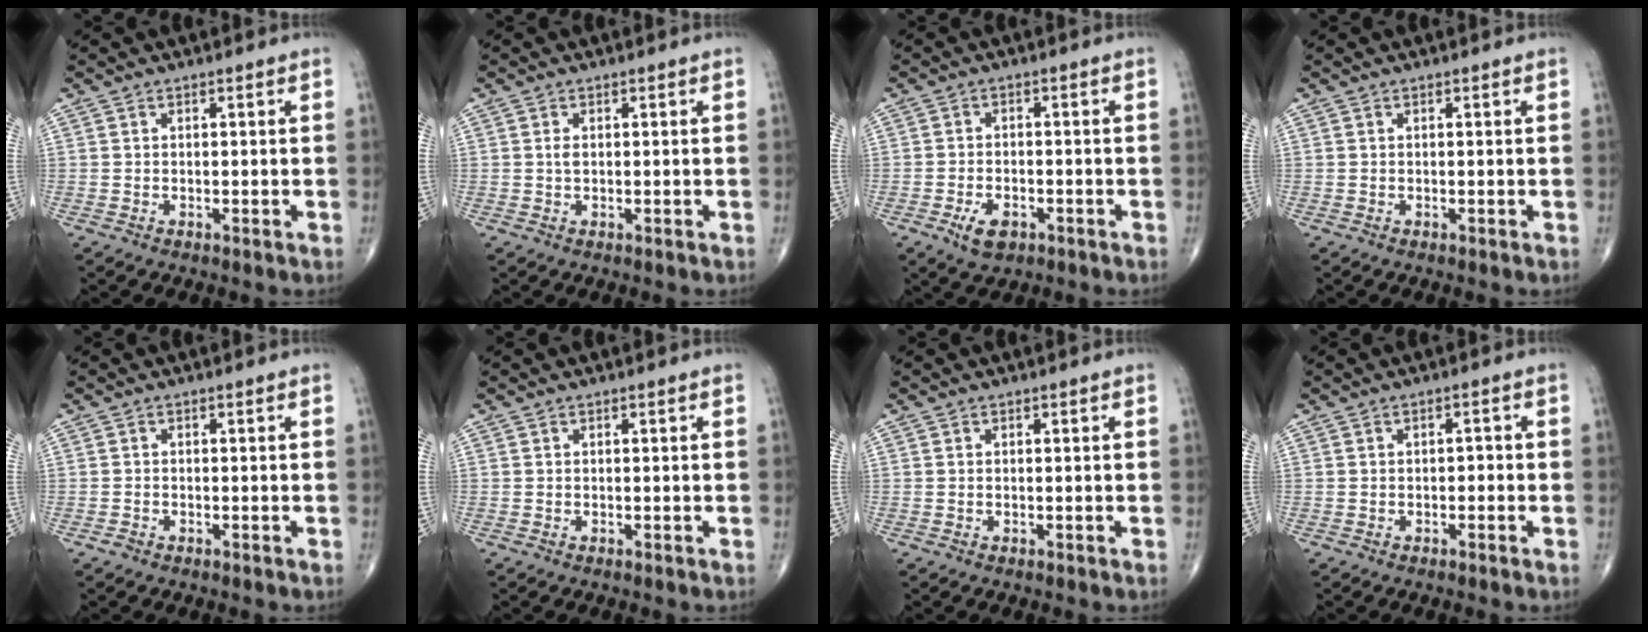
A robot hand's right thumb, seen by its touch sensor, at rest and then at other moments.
{"total": 1.1, "force": [0.2, 0.6, 0.9], "torque": [-0.019, 0.001, 0.005]}
{"total": 4.7, "force": [-2.4, 2.7, 3.0], "torque": [-0.049, 0.005, -0.038]}
{"total": 0.0}
{"total": 0.7, "force": [-0.5, 0.4, 0.2], "torque": [-0.003, 0.002, -0.012]}
{"total": 0.0}
{"total": 0.0}
{"total": 1.1, "force": [-0.4, 0.7, 0.8], "torque": [-0.001, 0.005, -0.009]}